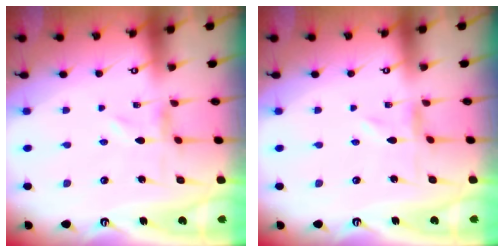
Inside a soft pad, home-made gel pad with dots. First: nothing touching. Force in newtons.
{"total": 0.0}